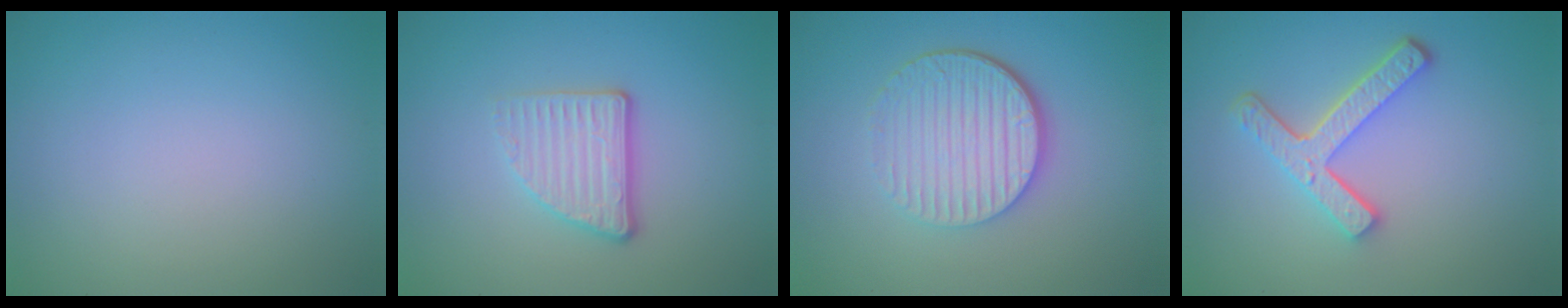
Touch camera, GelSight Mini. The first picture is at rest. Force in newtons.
{"total": 3.4, "press": 2.7, "slide": 2.1}
{"total": 5.3, "press": 3.8, "slide": 3.6}
{"total": 4.3, "press": 3.3, "slide": 2.8}